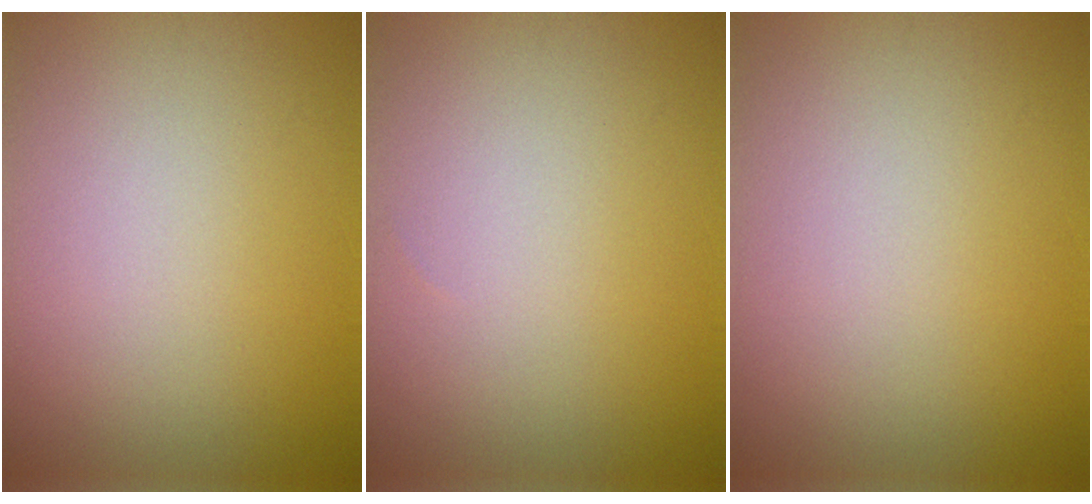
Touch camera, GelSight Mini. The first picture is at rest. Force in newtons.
{"total": 0.0}
{"total": 0.0}